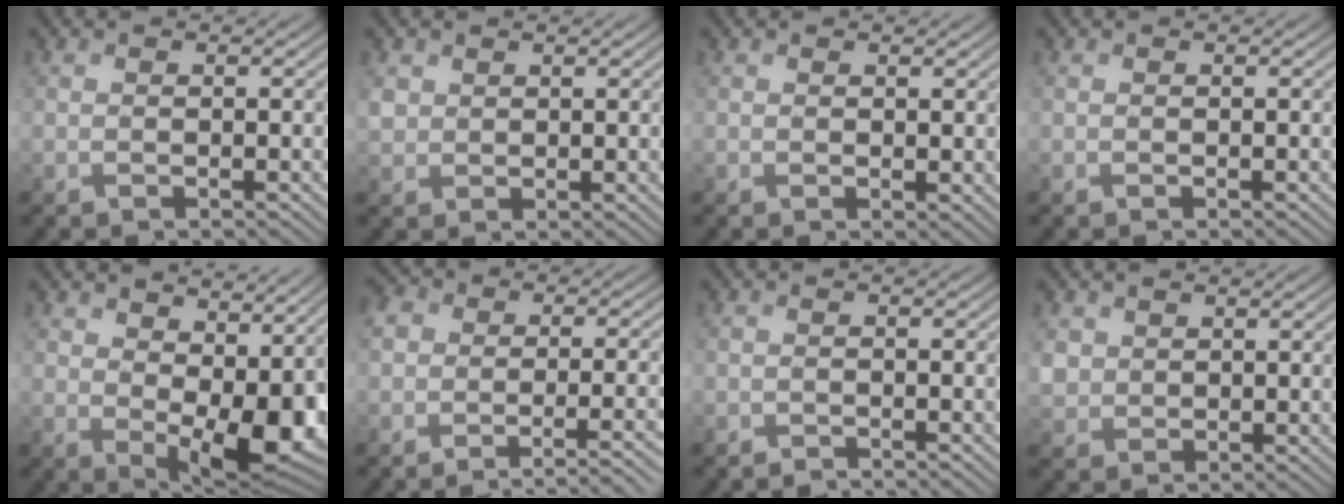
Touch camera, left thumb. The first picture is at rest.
{"total": 2.2, "force": [1.2, 1.8, 0.6], "torque": [-0.024, 0.000, 0.025]}
{"total": 0.9, "force": [0.5, 0.5, 0.5], "torque": [-0.007, -0.004, 0.012]}
{"total": 0.0}
{"total": 9.7, "force": [3.0, 5.2, 7.6], "torque": [-0.120, -0.021, 0.061]}
{"total": 5.3, "force": [-3.1, 2.1, 3.8], "torque": [-0.054, -0.002, -0.040]}
{"total": 1.1, "force": [-1.1, 0.0, 0.2], "torque": [-0.001, 0.000, -0.023]}
{"total": 2.4, "force": [1.1, 2.0, 0.6], "torque": [-0.029, -0.001, 0.025]}